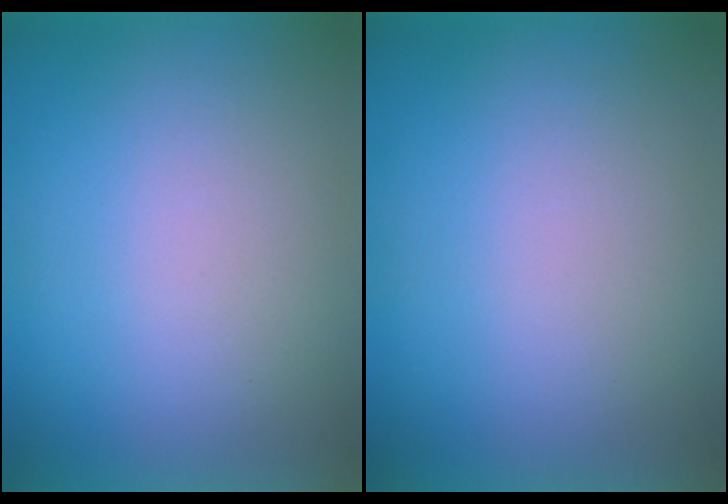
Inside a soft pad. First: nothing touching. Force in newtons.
{"total": 0.0}